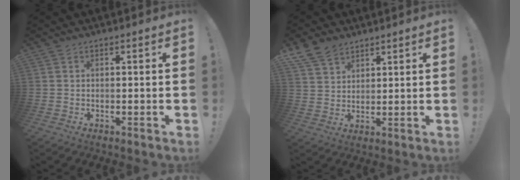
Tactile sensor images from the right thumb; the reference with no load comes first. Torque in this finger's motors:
{"motor_torque": [0.01, 0.01, 0.14, 0.05, 0.09]}